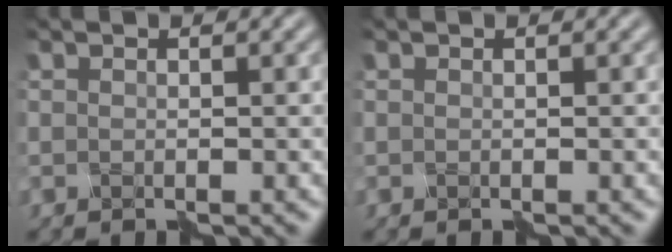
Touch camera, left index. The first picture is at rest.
{"total": 0.0}